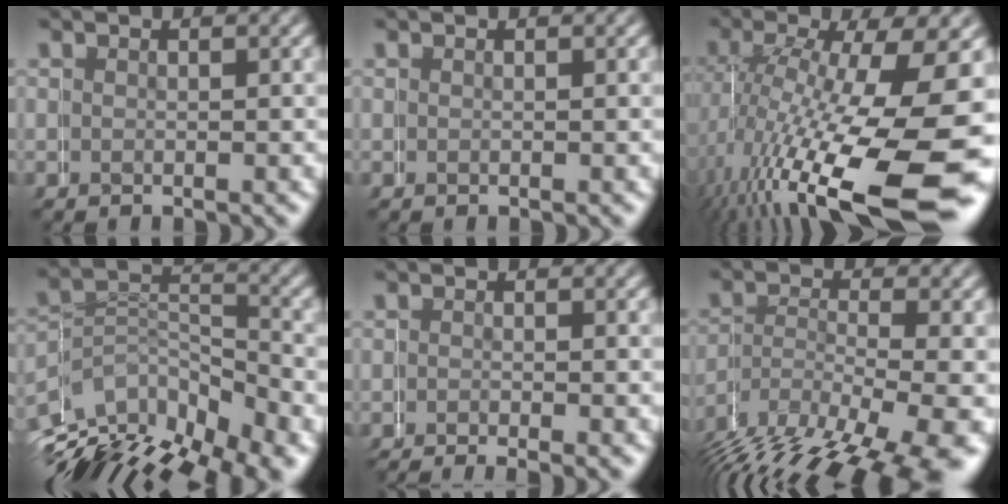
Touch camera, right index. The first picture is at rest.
{"total": 0.0}
{"total": 11.2, "force": [-2.5, 3.6, 10.3], "torque": [-0.152, -0.020, -0.015]}
{"total": 10.5, "force": [-4.4, 7.9, 5.4], "torque": [-0.091, -0.015, -0.072]}
{"total": 3.2, "force": [-3.0, 0.5, 1.2], "torque": [-0.011, -0.008, -0.041]}
{"total": 10.0, "force": [-5.4, 4.8, 6.8], "torque": [-0.127, -0.043, -0.058]}